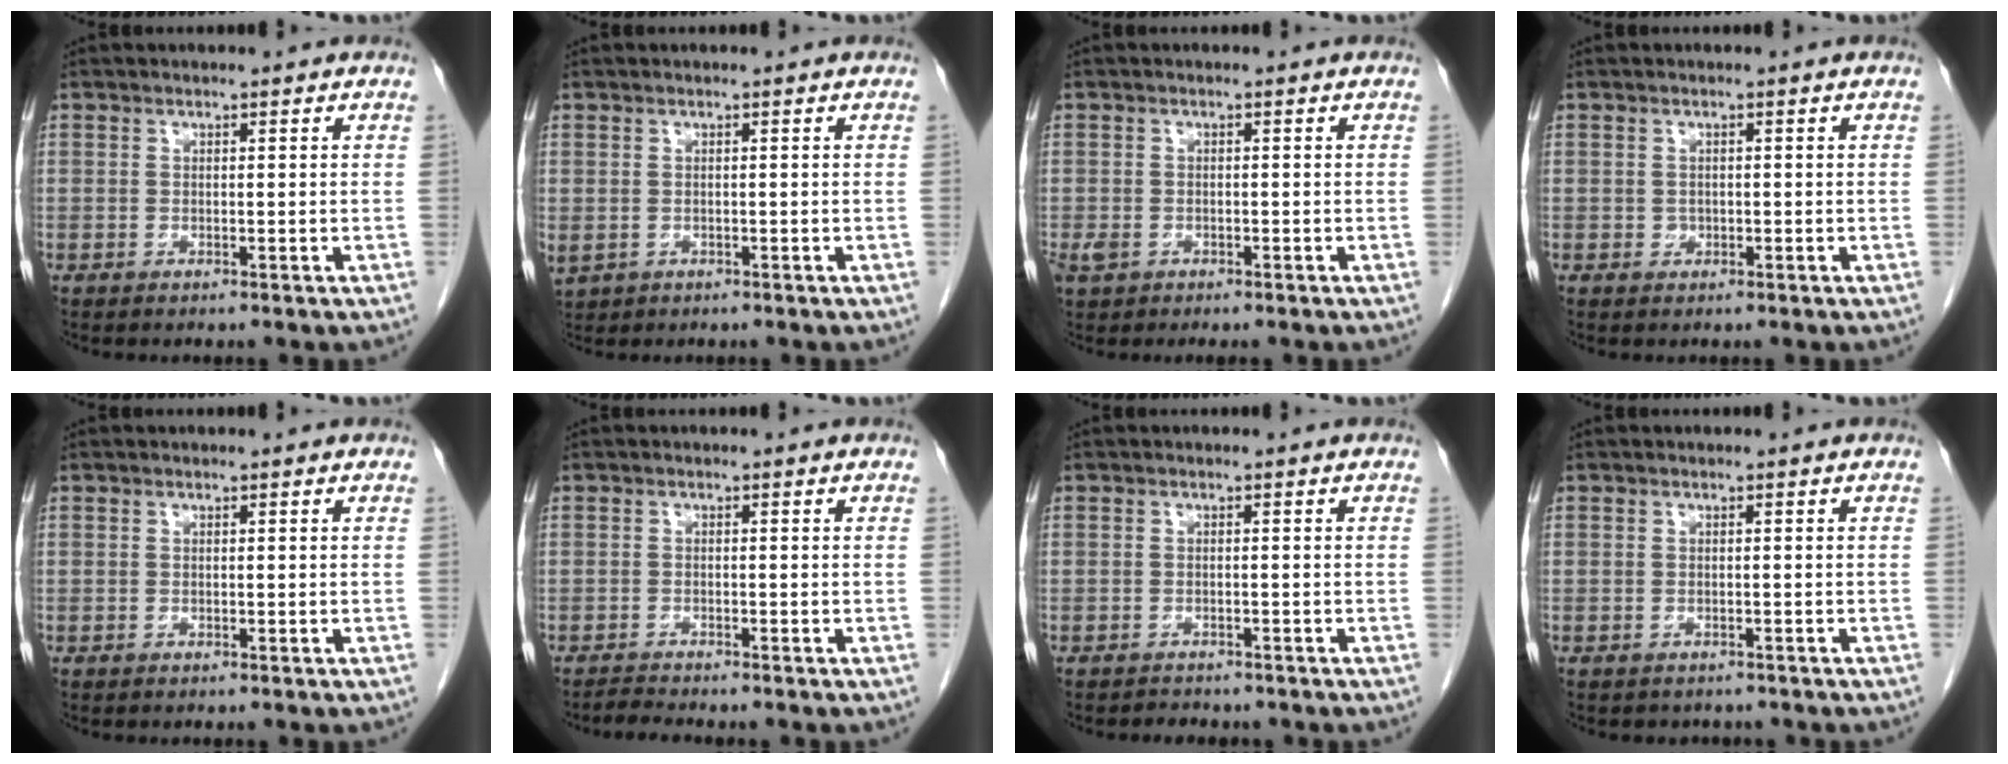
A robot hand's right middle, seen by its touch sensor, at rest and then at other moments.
{"total": 2.6, "force": [-0.7, 2.1, 1.4], "torque": [-0.037, -0.006, 0.001]}
{"total": 1.8, "force": [-0.8, 1.2, 1.0], "torque": [-0.024, 0.001, -0.010]}
{"total": 0.8, "force": [-0.1, 0.7, 0.2], "torque": [-0.003, 0.002, -0.001]}
{"total": 0.0}
{"total": 1.4, "force": [-1.3, -0.5, 0.1], "torque": [-0.012, -0.011, -0.025]}
{"total": 2.1, "force": [-1.9, 0.8, 0.3], "torque": [-0.012, -0.003, -0.025]}
{"total": 2.2, "force": [-2.0, 1.1, 0.2], "torque": [-0.009, -0.001, -0.025]}